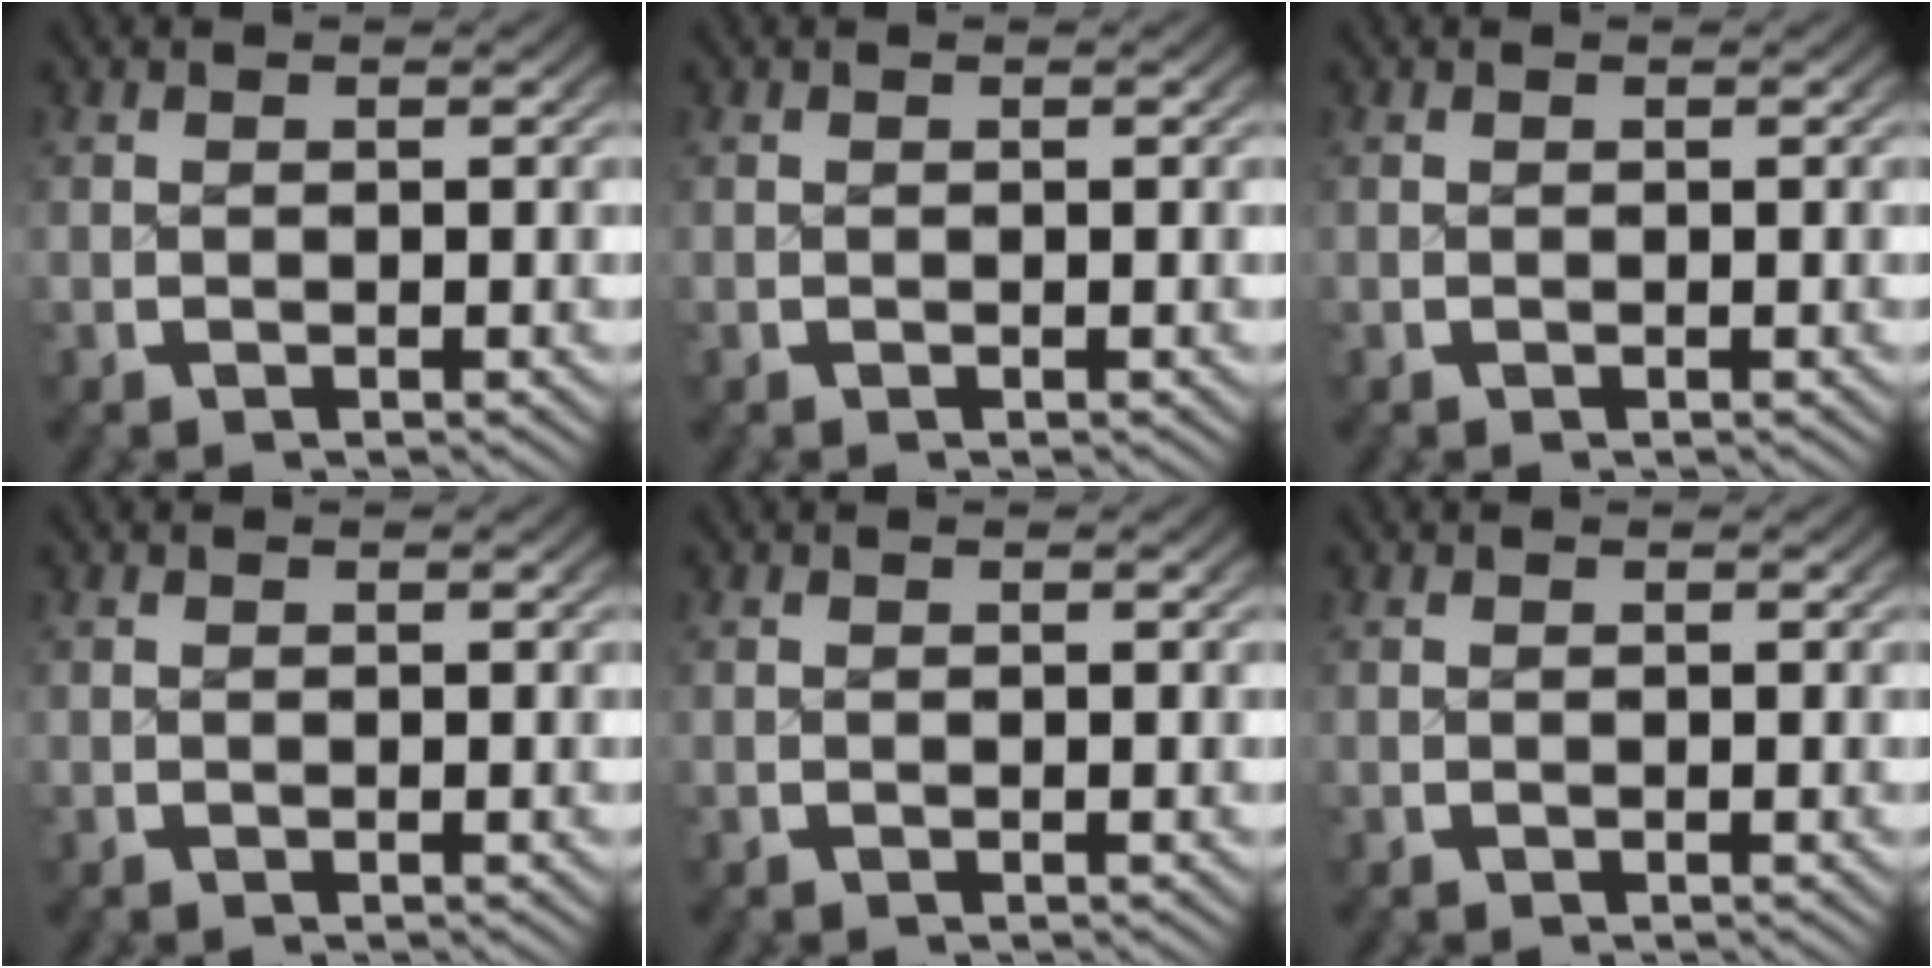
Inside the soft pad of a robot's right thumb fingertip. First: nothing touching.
{"total": 0.0}
{"total": 0.0}
{"total": 0.0}
{"total": 0.0}
{"total": 0.0}